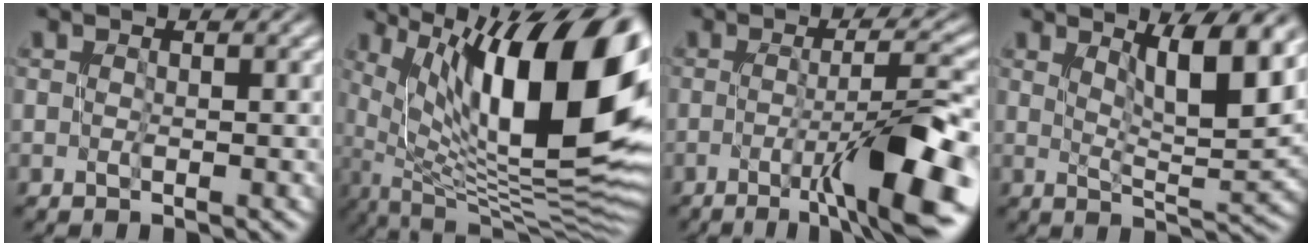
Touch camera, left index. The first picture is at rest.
{"total": 17.2, "force": [5.5, 6.7, 14.9], "torque": [-0.210, 0.018, 0.105]}
{"total": 10.0, "force": [-5.1, 2.5, 8.2], "torque": [-0.121, 0.007, -0.075]}
{"total": 7.2, "force": [2.9, 1.9, 6.4], "torque": [-0.088, -0.009, 0.057]}